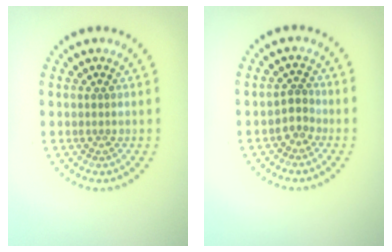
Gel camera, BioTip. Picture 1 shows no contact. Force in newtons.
{"total": 1.6, "press": 1.3, "slide": 1.0}